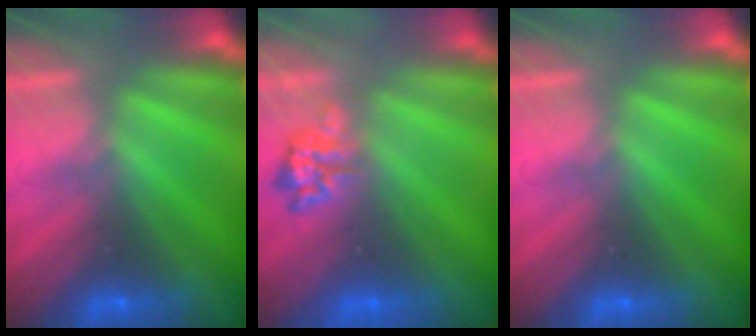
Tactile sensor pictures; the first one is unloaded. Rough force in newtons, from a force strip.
{"total": 2.4}
{"total": 0.0}